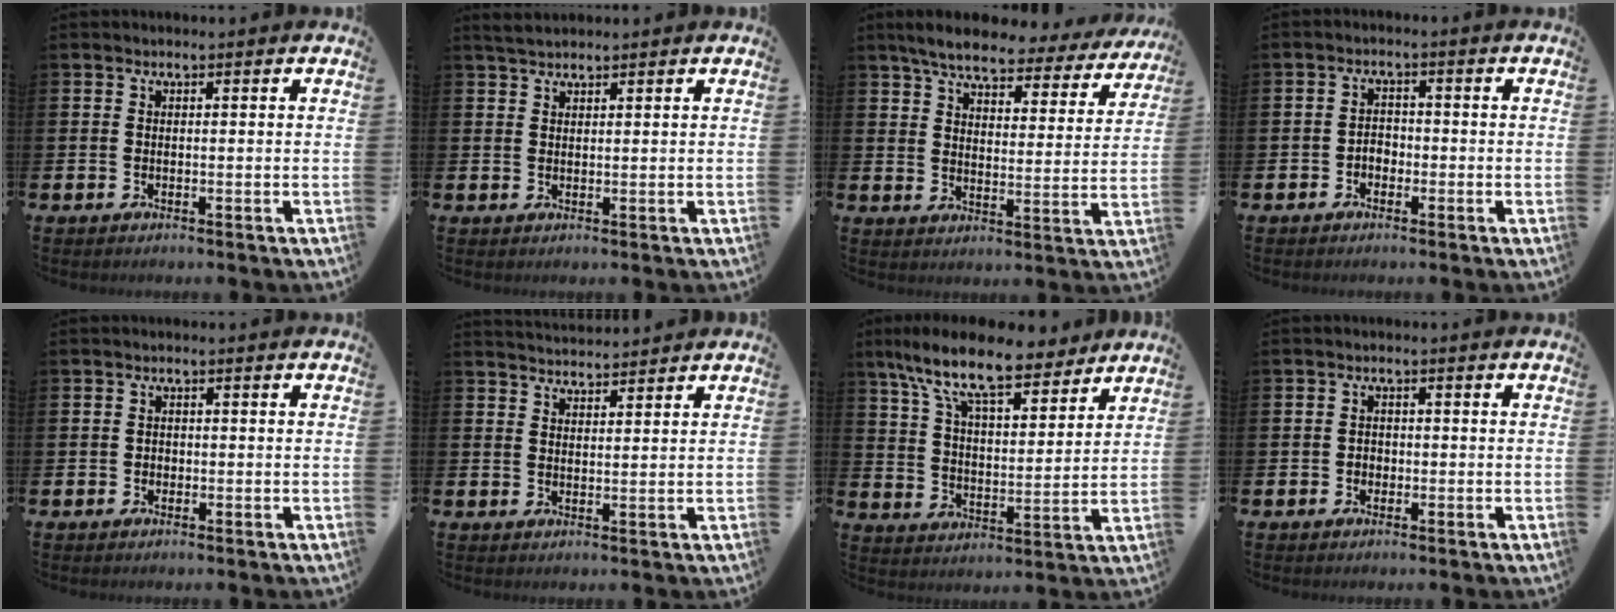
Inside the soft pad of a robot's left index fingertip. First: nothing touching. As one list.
[{"total": 2.3, "force": [2.1, 0.5, 0.7], "torque": [-0.015, 0.000, 0.039]}, {"total": 6.2, "force": [5.6, 1.1, 2.5], "torque": [-0.074, -0.030, 0.093]}, {"total": 1.8, "force": [-1.0, 1.3, 0.6], "torque": [-0.011, 0.004, -0.023]}, {"total": 0.8, "force": [-0.1, 0.7, 0.2], "torque": [-0.002, 0.005, -0.005]}, {"total": 3.2, "force": [3.2, 0.2, -0.1], "torque": [-0.002, -0.018, 0.059]}, {"total": 12.1, "force": [10.1, 3.2, 5.9], "torque": [-0.137, -0.052, 0.175]}, {"total": 1.2, "force": [-0.3, 1.1, 0.4], "torque": [-0.007, 0.004, -0.009]}]